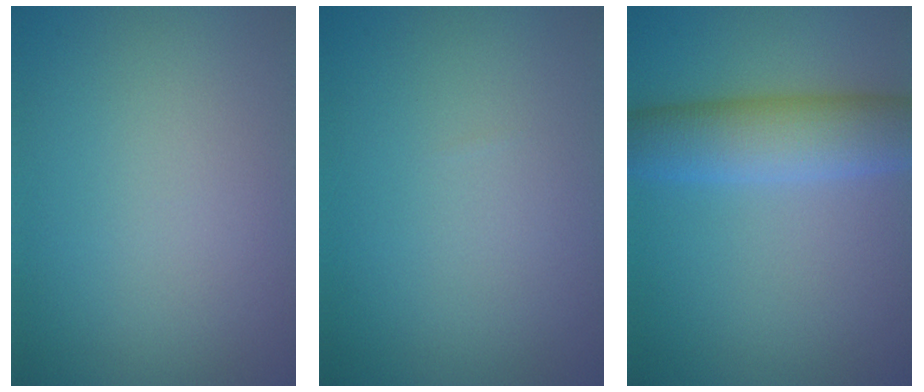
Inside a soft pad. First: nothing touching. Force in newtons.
{"total": 0.0}
{"total": 5.8, "press": 5.8, "slide": 0.2}